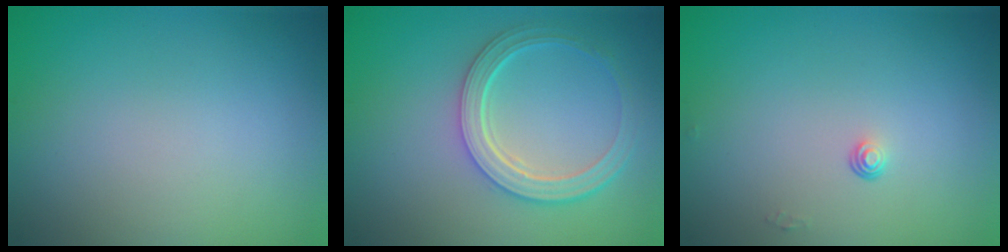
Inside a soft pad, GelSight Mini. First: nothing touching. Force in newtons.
{"total": 4.7, "press": 3.6, "slide": 3.0}
{"total": 0.6, "press": 0.4, "slide": 0.5}